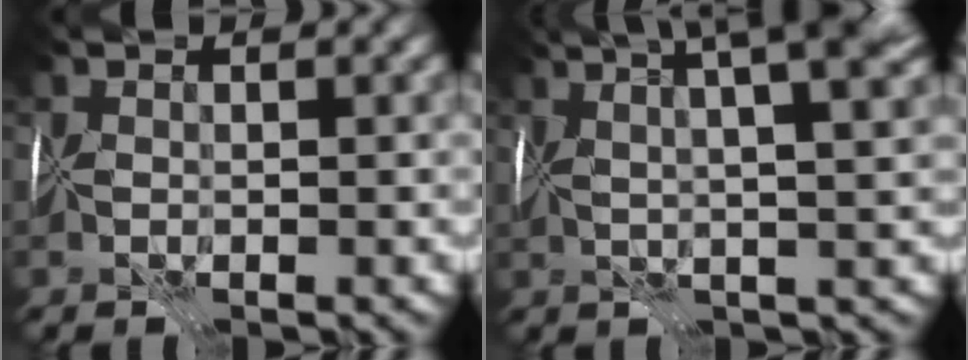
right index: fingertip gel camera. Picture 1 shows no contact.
{"total": 12.1, "force": [6.4, 4.0, 9.5], "torque": [-0.108, 0.055, 0.063]}